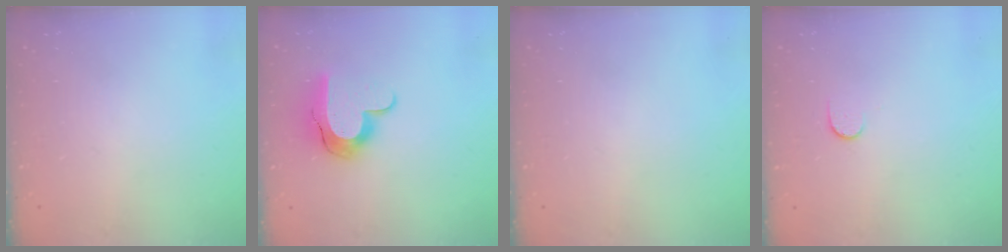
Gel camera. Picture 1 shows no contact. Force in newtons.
{"total": 11.1, "press": 11.1, "slide": 0.8}
{"total": 0.0}
{"total": 5.7, "press": 5.6, "slide": 0.6}